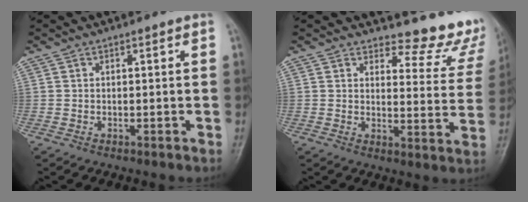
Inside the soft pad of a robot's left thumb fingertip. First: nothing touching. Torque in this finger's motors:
{"motor_torque": [0.22, 0.02, -0.29, -0.56, 0.02]}